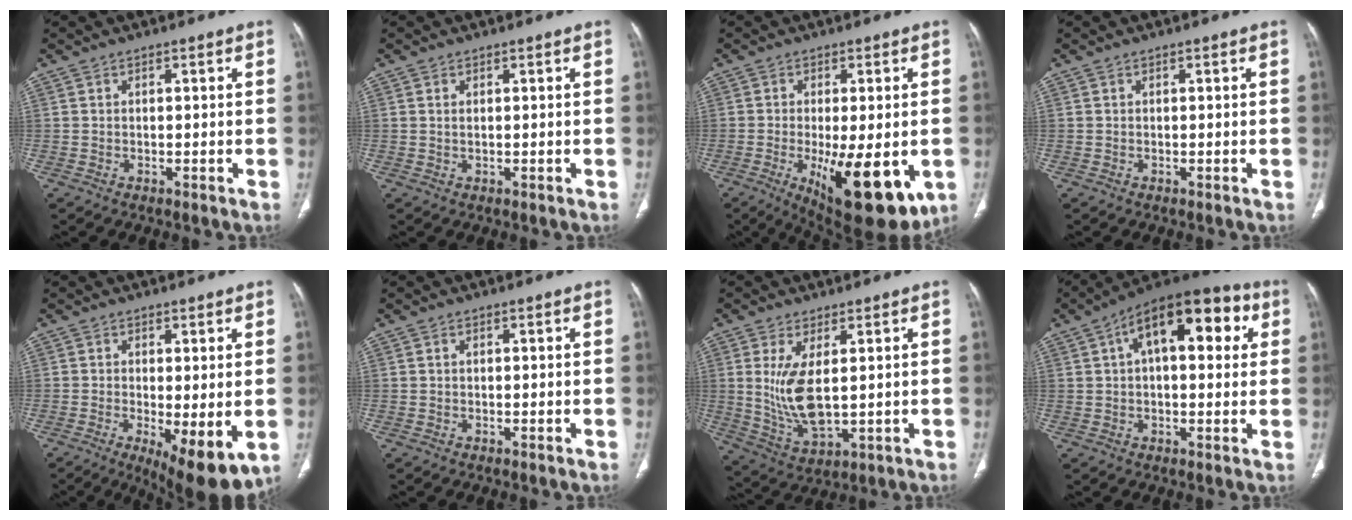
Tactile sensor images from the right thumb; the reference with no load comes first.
{"total": 0.8, "force": [0.3, 0.3, 0.6], "torque": [-0.016, 0.002, 0.009]}
{"total": 16.9, "force": [-5.0, 6.2, 14.9], "torque": [-0.189, -0.021, -0.053]}
{"total": 0.0}
{"total": 10.3, "force": [-2.5, 3.3, 9.4], "torque": [-0.143, -0.027, -0.032]}
{"total": 0.0}
{"total": 10.1, "force": [1.5, 4.2, 9.0], "torque": [-0.185, -0.023, 0.046]}
{"total": 17.9, "force": [5.5, 8.6, 14.7], "torque": [-0.184, 0.030, 0.073]}